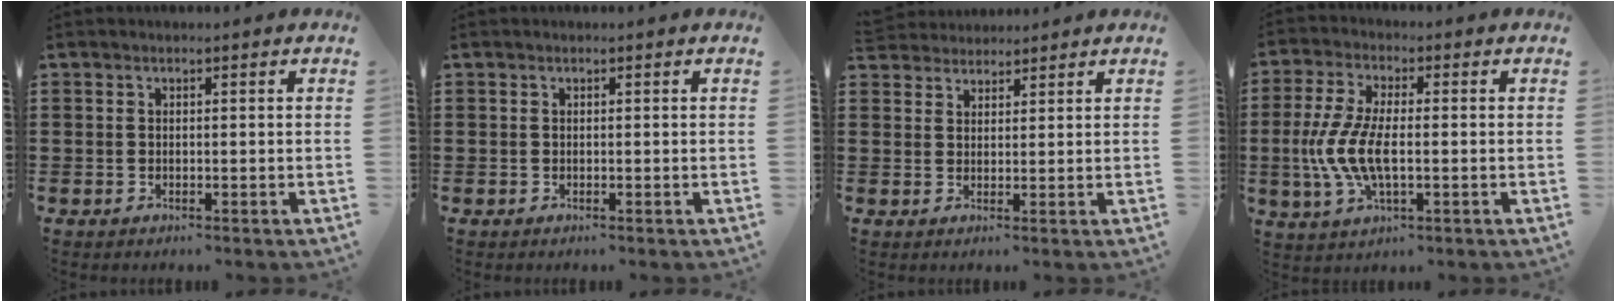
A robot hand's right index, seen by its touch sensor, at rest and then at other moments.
{"total": 0.0}
{"total": 2.8, "force": [2.7, 0.9, -0.4], "torque": [-0.003, 0.003, 0.053]}
{"total": 8.4, "force": [-1.3, 3.5, 7.6], "torque": [-0.181, -0.009, -0.032]}